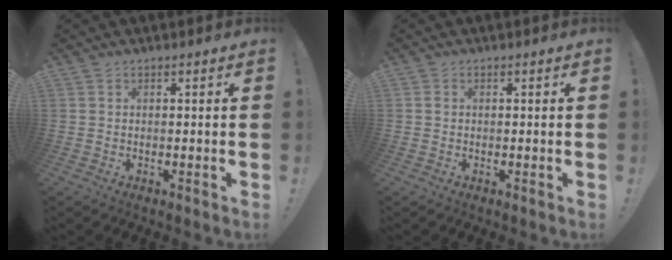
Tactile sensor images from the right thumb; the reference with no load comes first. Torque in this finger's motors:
{"motor_torque": [0.03, 0.19, 0.07, 0.20, -0.09]}